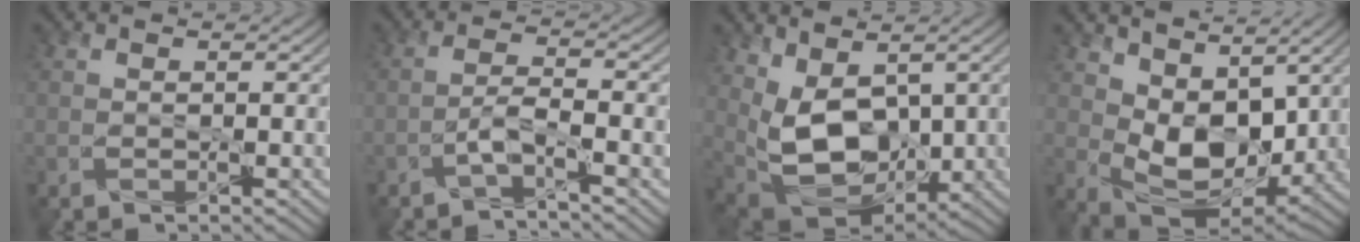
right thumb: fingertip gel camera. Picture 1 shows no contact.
{"total": 2.8, "force": [-2.0, -0.9, 1.7], "torque": [-0.033, 0.013, -0.042]}
{"total": 10.5, "force": [1.8, 6.1, 8.4], "torque": [-0.191, -0.017, 0.042]}
{"total": 9.1, "force": [2.7, 5.4, 6.7], "torque": [-0.145, -0.017, 0.056]}